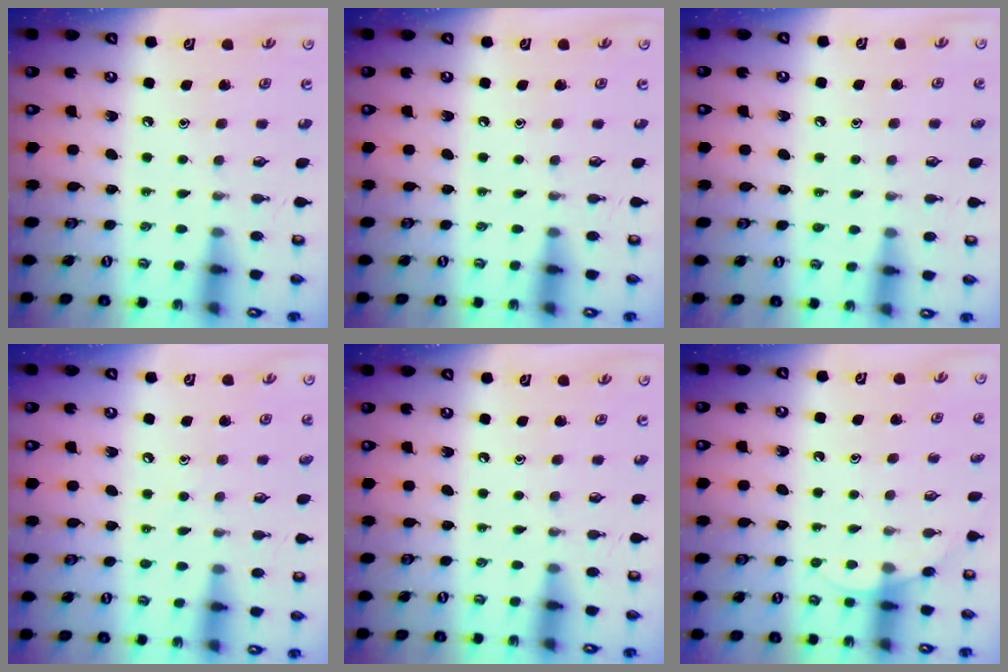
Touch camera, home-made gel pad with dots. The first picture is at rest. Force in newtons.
{"total": 0.0}
{"total": 4.9, "press": 4.9, "slide": 0.5}
{"total": 5.7, "press": 5.6, "slide": 0.6}
{"total": 0.0}
{"total": 4.5, "press": 4.5, "slide": 0.4}